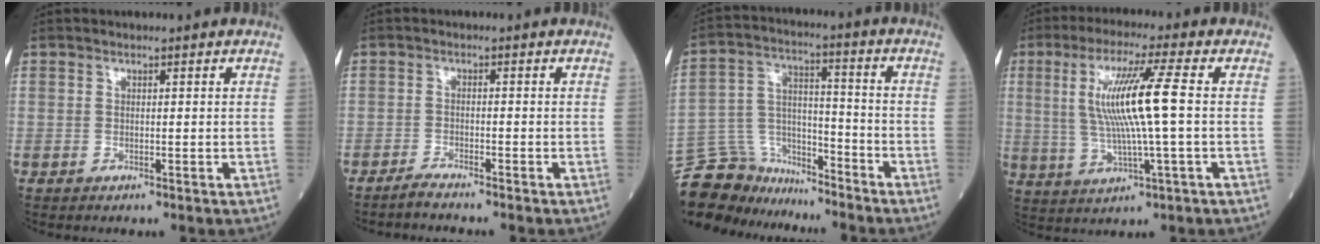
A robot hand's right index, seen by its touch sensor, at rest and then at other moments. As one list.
[{"total": 2.3, "force": [-2.2, -0.4, 0.6], "torque": [-0.018, -0.006, -0.040]}, {"total": 13.5, "force": [-12.8, 4.3, 1.0], "torque": [-0.029, 0.050, -0.227]}, {"total": 11.1, "force": [1.2, -0.3, 11.1], "torque": [-0.222, 0.003, 0.023]}]